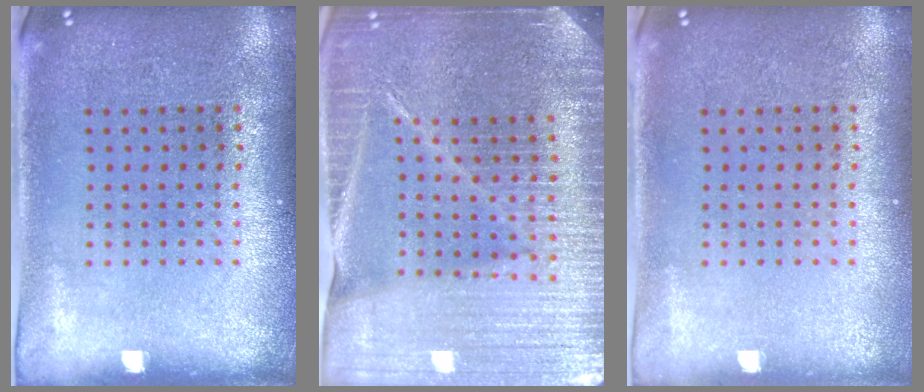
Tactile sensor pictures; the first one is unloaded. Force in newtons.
{"total": 5.1, "press": 4.6, "slide": 2.2}
{"total": 0.0}